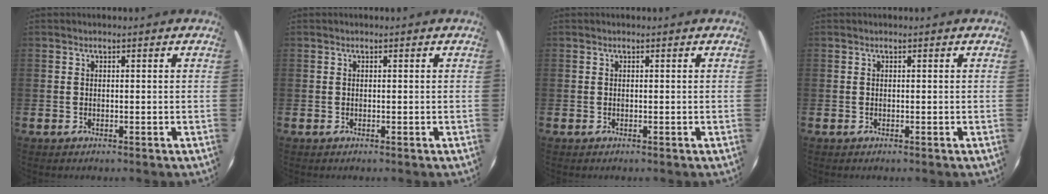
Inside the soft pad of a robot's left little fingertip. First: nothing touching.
{"total": 0.0}
{"total": 0.0}
{"total": 0.0}